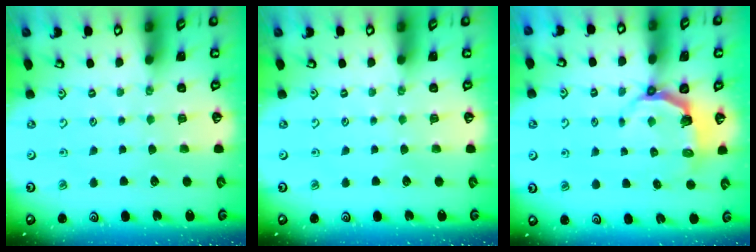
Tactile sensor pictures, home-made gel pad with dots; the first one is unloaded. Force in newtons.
{"total": 0.0}
{"total": 4.2, "press": 2.7, "slide": 3.2}